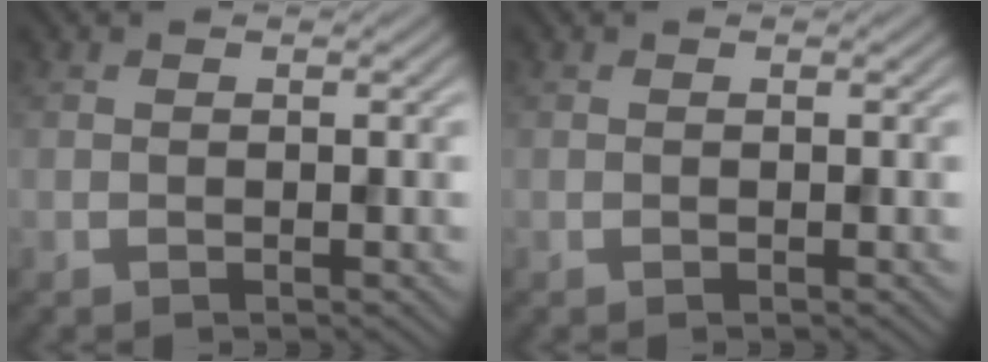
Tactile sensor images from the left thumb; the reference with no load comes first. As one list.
[{"total": 0.0}]